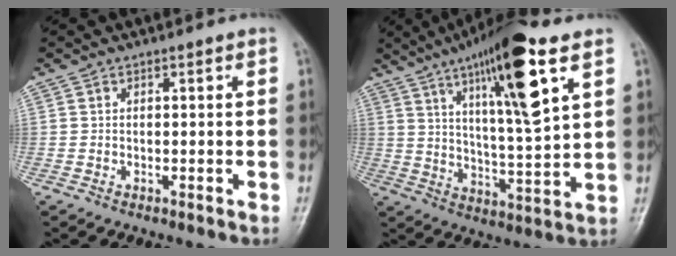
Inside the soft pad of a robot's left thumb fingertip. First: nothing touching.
{"total": 18.3, "force": [8.9, 3.2, 15.7], "torque": [-0.250, -0.034, 0.151]}